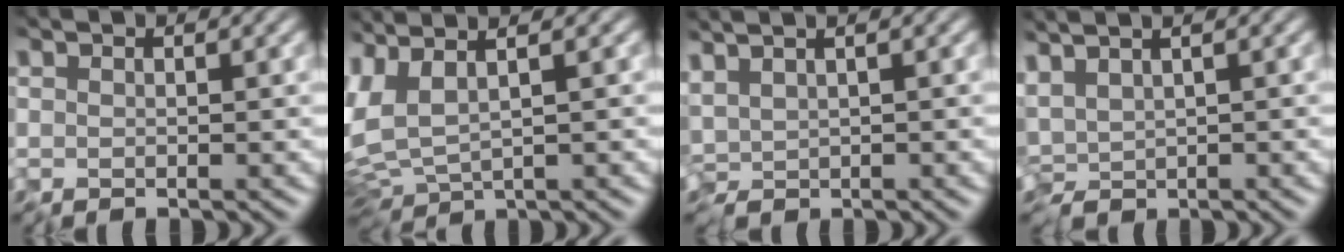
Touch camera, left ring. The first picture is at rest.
{"total": 3.4, "force": [0.9, 0.5, 3.2], "torque": [-0.078, 0.007, 0.014]}
{"total": 1.4, "force": [0.9, 0.4, 1.0], "torque": [-0.029, 0.004, 0.018]}
{"total": 1.8, "force": [1.1, 0.4, 1.4], "torque": [-0.037, 0.004, 0.019]}